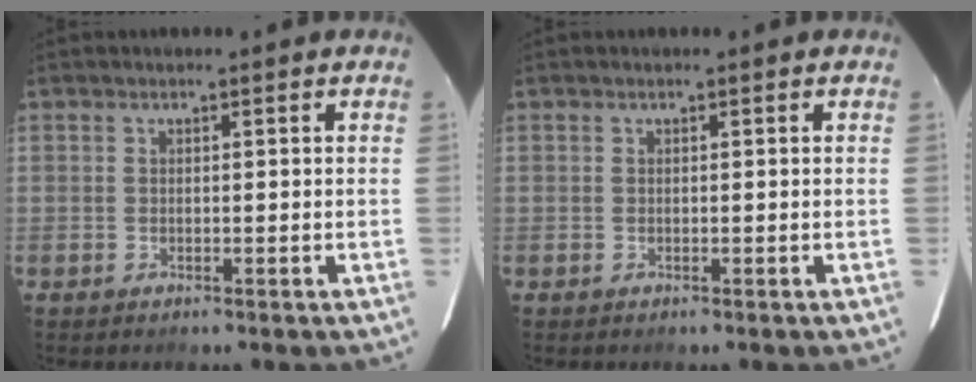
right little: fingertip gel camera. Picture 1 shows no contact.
{"total": 0.0}